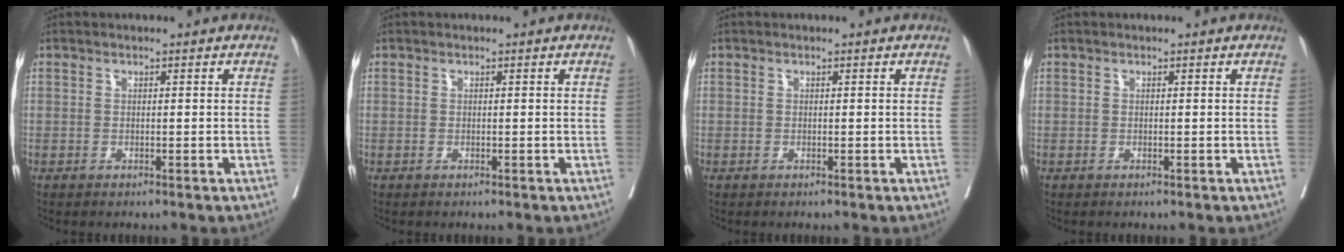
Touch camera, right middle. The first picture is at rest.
{"total": 0.0}
{"total": 0.0}
{"total": 0.0}